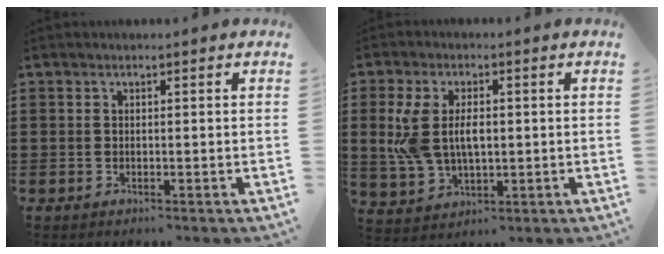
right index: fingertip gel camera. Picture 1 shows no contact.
{"total": 7.4, "force": [0.7, 4.2, 6.0], "torque": [-0.148, 0.004, 0.005]}